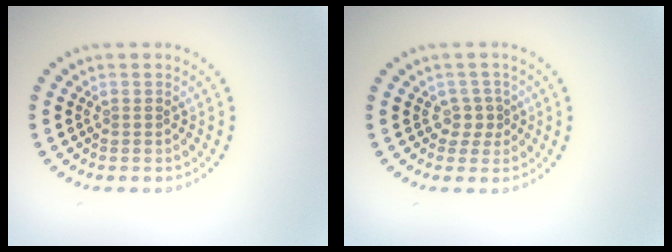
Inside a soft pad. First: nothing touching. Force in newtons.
{"total": 1.6, "press": 1.2, "slide": 1.1}